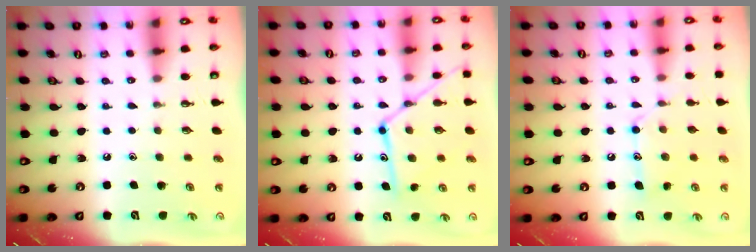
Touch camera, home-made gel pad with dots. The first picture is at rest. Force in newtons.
{"total": 15.3, "press": 15.2, "slide": 1.3}
{"total": 11.7, "press": 11.6, "slide": 0.6}